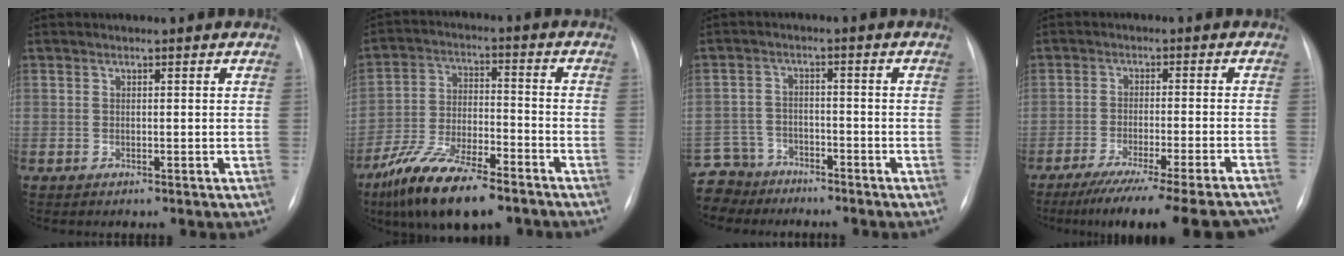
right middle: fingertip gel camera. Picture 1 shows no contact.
{"total": 14.2, "force": [-10.2, 3.9, 9.1], "torque": [-0.173, -0.012, -0.181]}
{"total": 7.5, "force": [-6.5, 3.6, -0.4], "torque": [0.005, 0.005, -0.120]}
{"total": 19.0, "force": [-16.7, -0.5, 9.1], "torque": [-0.089, -0.040, -0.234]}